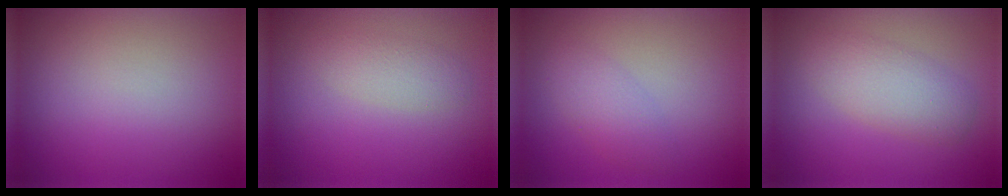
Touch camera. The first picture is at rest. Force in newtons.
{"total": 1.7, "press": 1.7, "slide": 0.1}
{"total": 2.2, "press": 2.2, "slide": 0.1}
{"total": 3.4, "press": 3.4, "slide": 0.1}